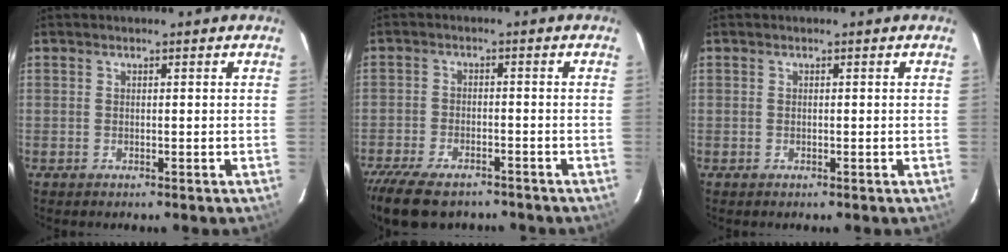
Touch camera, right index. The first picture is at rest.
{"total": 12.6, "force": [-10.0, 5.1, 5.8], "torque": [-0.146, -0.028, -0.167]}
{"total": 0.0}